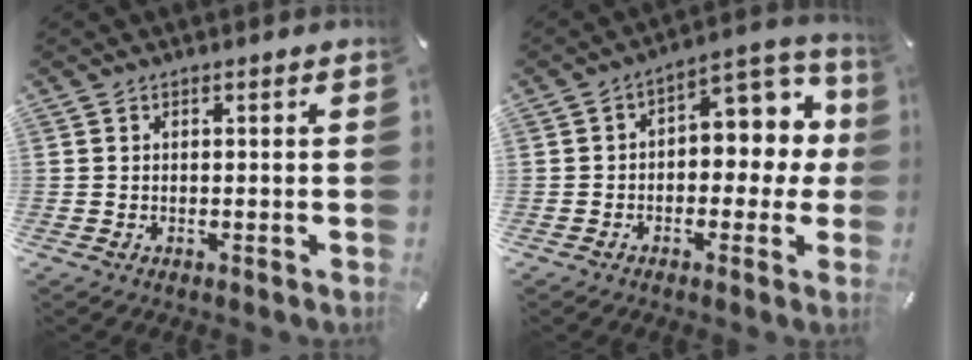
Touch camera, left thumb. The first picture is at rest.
{"total": 9.9, "force": [1.6, 6.4, 7.3], "torque": [-0.079, -0.018, 0.024]}